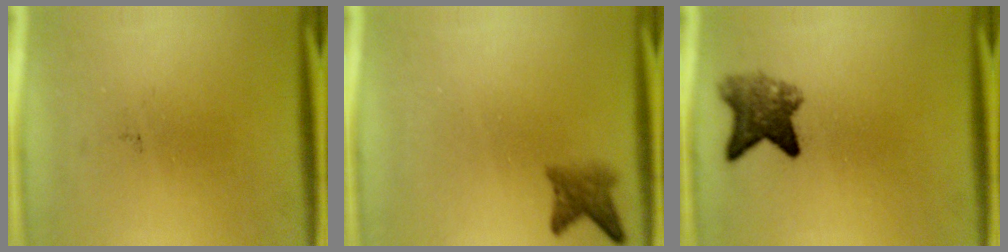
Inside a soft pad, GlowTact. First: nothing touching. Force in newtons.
{"total": 2.8}
{"total": 5.6}